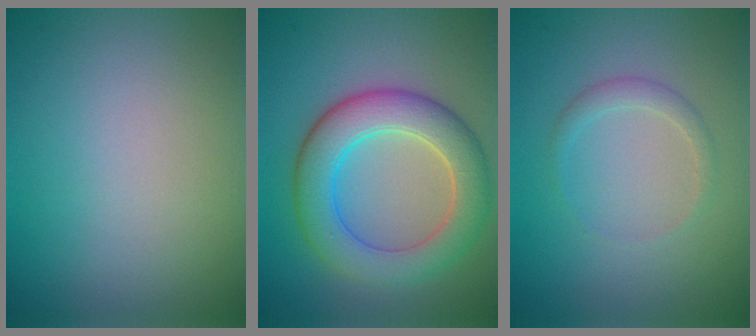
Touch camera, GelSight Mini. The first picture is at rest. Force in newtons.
{"total": 6.7, "press": 6.7, "slide": 0.2}
{"total": 1.4, "press": 1.4, "slide": 0.1}